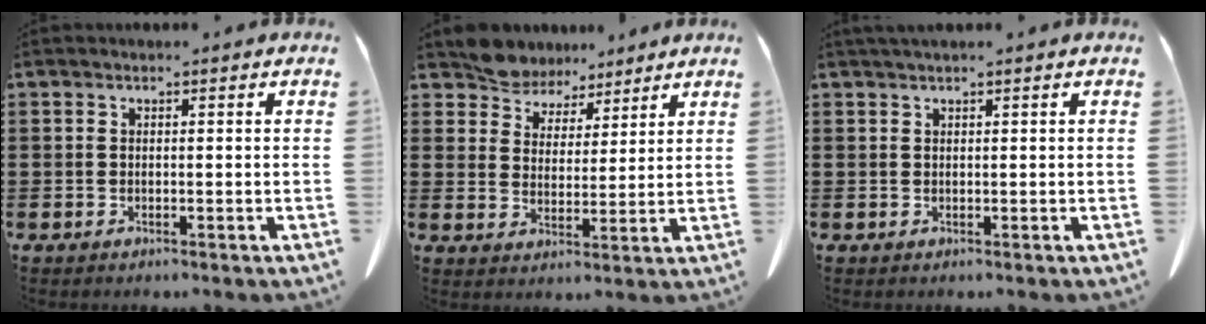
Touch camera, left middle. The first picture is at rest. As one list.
[{"total": 6.1, "force": [5.6, 2.3, 0.0], "torque": [-0.032, -0.024, 0.107]}, {"total": 0.8, "force": [0.7, 0.0, 0.5], "torque": [-0.012, -0.002, 0.014]}]